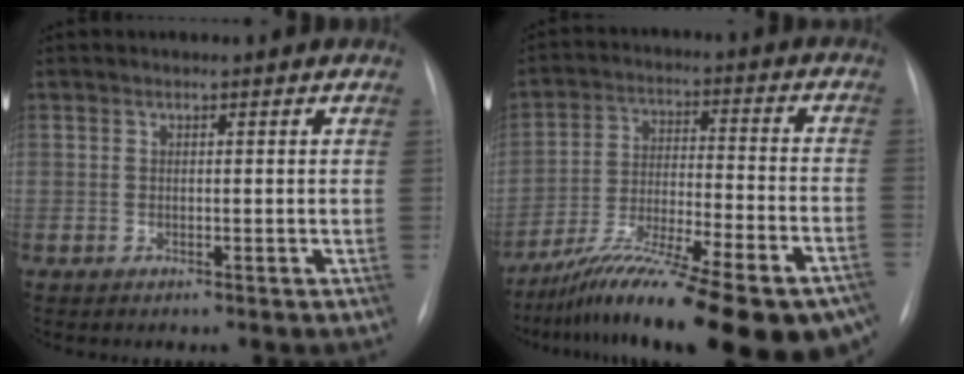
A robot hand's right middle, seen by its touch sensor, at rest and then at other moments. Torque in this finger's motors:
{"motor_torque": [1.11, -1.03, 0.43, 0.21]}